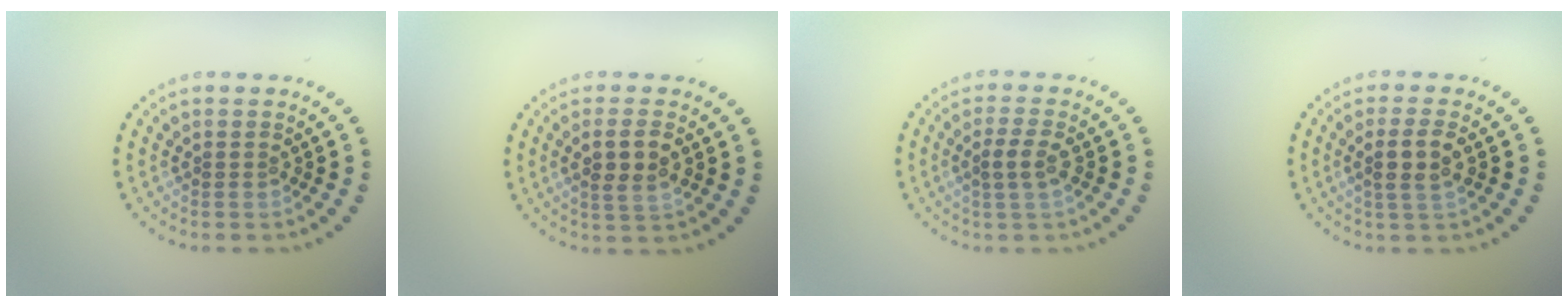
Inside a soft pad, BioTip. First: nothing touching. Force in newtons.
{"total": 2.9, "press": 2.8, "slide": 0.7}
{"total": 2.1, "press": 2.0, "slide": 0.7}
{"total": 2.5, "press": 2.4, "slide": 0.9}